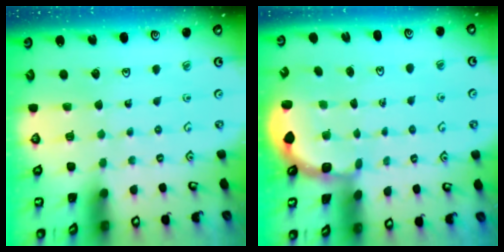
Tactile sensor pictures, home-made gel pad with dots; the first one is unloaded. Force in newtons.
{"total": 2.5, "press": 1.9, "slide": 1.6}